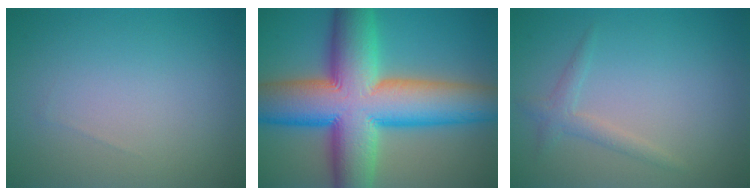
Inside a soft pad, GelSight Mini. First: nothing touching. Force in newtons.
{"total": 16.5, "press": 16.5, "slide": 0.4}
{"total": 1.6, "press": 1.6, "slide": 0.1}